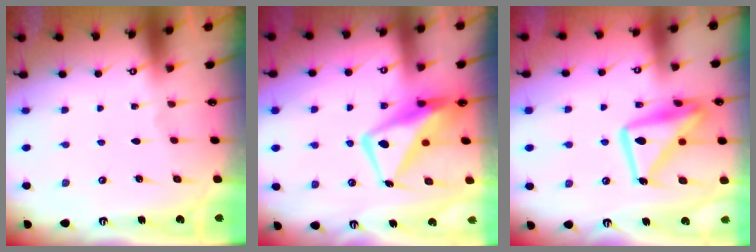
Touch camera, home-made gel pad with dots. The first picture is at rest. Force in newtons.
{"total": 11.9, "press": 11.8, "slide": 1.4}
{"total": 16.5, "press": 16.4, "slide": 1.4}